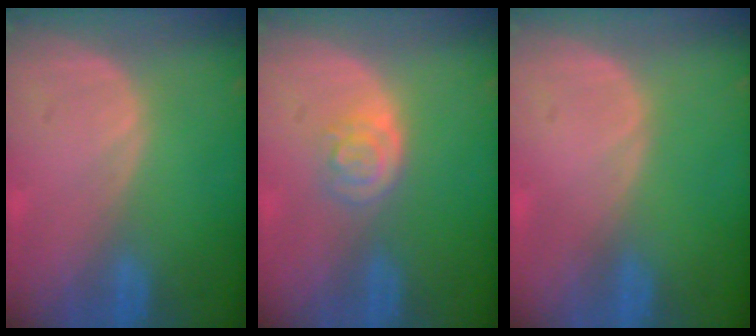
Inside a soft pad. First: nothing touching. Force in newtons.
{"total": 3.2, "press": 3.2, "slide": 0.2}
{"total": 0.0}